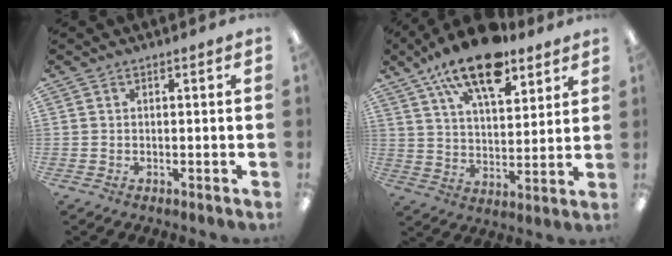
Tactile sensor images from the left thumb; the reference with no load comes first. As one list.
[{"total": 17.2, "force": [11.9, 7.2, 10.2], "torque": [-0.167, -0.057, 0.203]}]